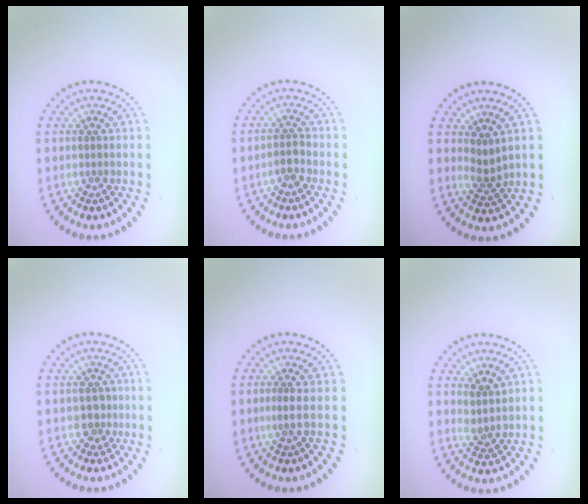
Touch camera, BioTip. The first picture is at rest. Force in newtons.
{"total": 1.5, "press": 1.2, "slide": 0.9}
{"total": 1.9, "press": 1.2, "slide": 1.5}
{"total": 1.5, "press": 1.3, "slide": 0.7}
{"total": 1.0, "press": 0.5, "slide": 0.9}
{"total": 1.9, "press": 1.5, "slide": 1.2}